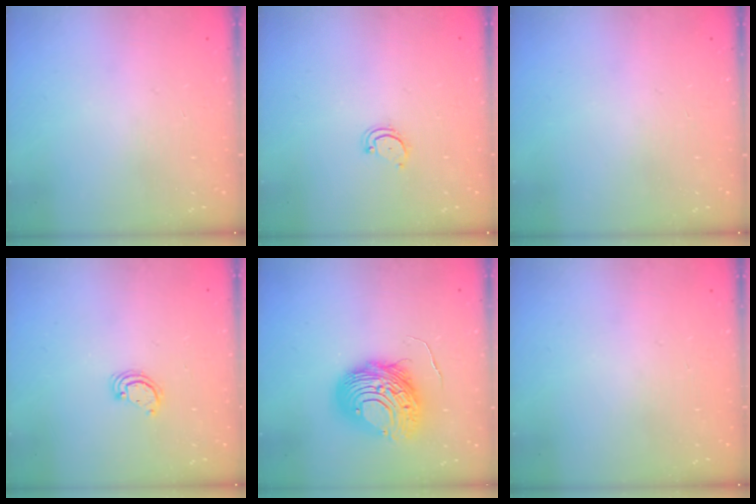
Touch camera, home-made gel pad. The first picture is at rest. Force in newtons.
{"total": 3.2, "press": 3.2, "slide": 0.3}
{"total": 0.0}
{"total": 2.6, "press": 2.6, "slide": 0.3}
{"total": 12.2, "press": 12.1, "slide": 1.3}
{"total": 0.0}